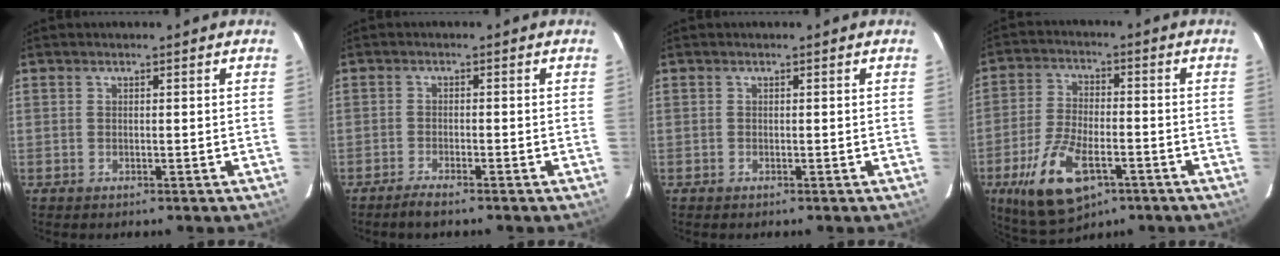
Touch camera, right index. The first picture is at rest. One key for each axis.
{"total": 2.6, "fx": -2.2, "fy": 0.2, "fz": 1.3, "tx": -0.042, "ty": -0.003, "tz": -0.046}
{"total": 0.0}
{"total": 14.1, "fx": -6.8, "fy": 6.4, "fz": 10.5, "tx": -0.229, "ty": -0.024, "tz": -0.118}